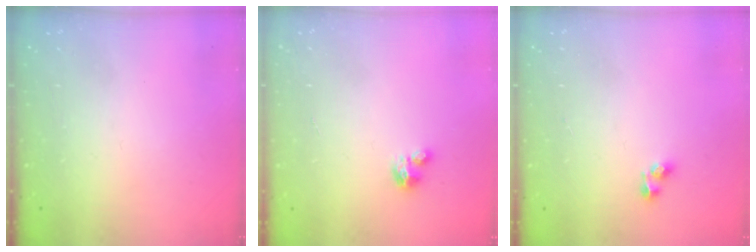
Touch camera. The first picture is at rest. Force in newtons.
{"total": 2.4, "press": 2.4, "slide": 0.1}
{"total": 2.6, "press": 2.3, "slide": 1.1}